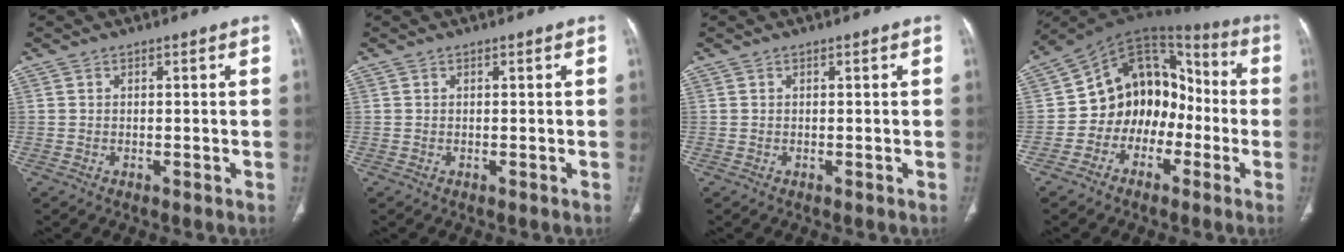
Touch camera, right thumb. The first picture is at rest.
{"total": 0.0}
{"total": 0.0}
{"total": 14.8, "force": [-3.6, 11.8, 8.2], "torque": [-0.064, 0.077, -0.071]}